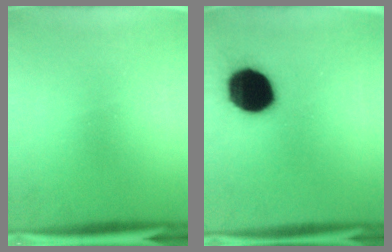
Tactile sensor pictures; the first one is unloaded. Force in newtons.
{"total": 19.3}